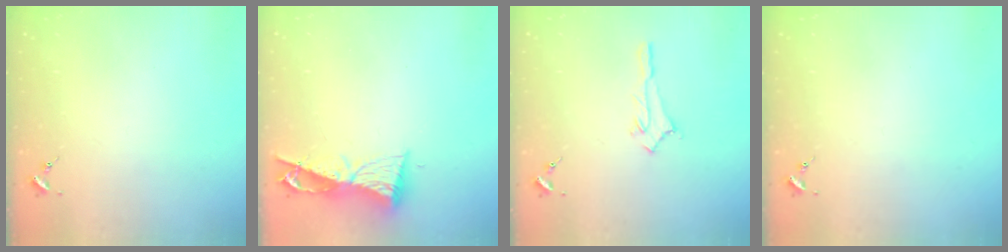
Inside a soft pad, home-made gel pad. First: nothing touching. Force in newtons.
{"total": 8.7, "press": 8.6, "slide": 1.0}
{"total": 2.9, "press": 2.8, "slide": 0.4}
{"total": 0.0}